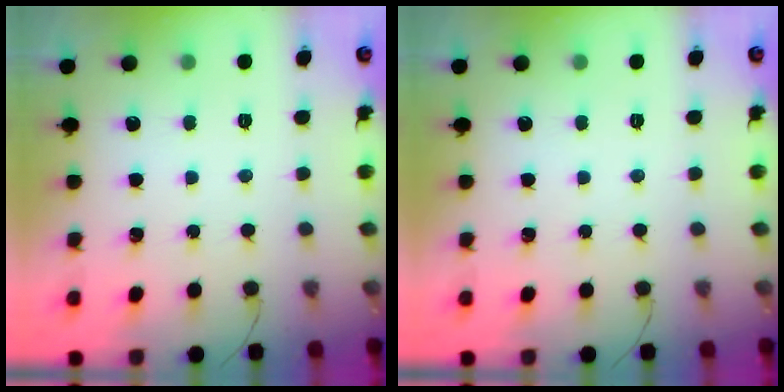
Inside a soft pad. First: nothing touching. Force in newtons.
{"total": 0.0}